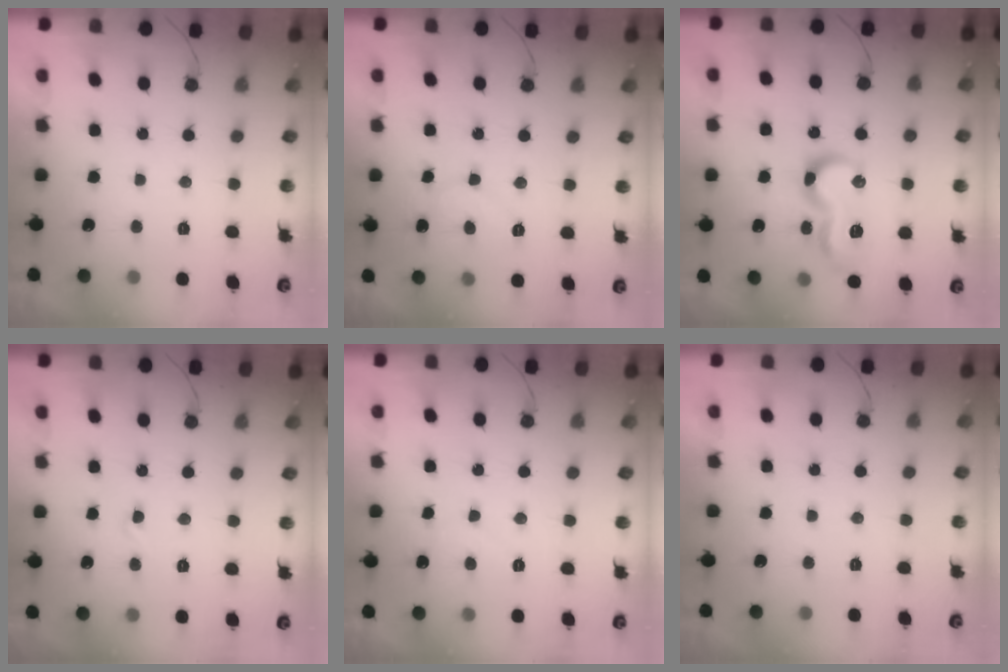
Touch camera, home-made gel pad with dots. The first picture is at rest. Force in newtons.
{"total": 6.6, "press": 6.6, "slide": 0.6}
{"total": 13.0, "press": 12.9, "slide": 1.2}
{"total": 2.8, "press": 2.8, "slide": 0.2}
{"total": 5.8, "press": 5.8, "slide": 0.6}
{"total": 0.0}